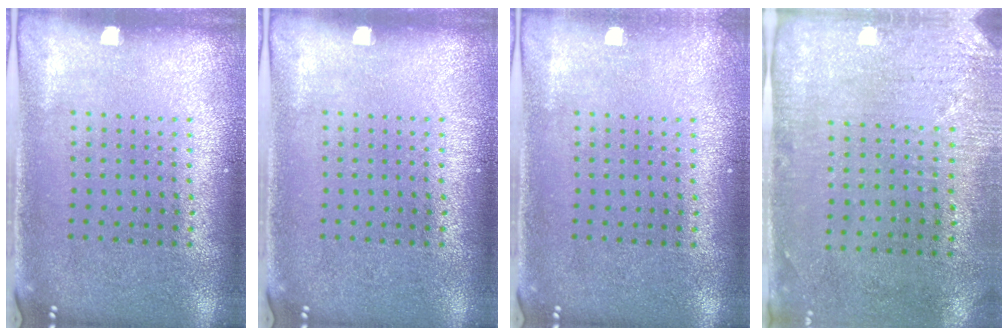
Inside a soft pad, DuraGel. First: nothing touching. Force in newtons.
{"total": 0.0}
{"total": 0.7, "press": 0.7, "slide": 0.0}
{"total": 2.9, "press": 2.4, "slide": 1.7}